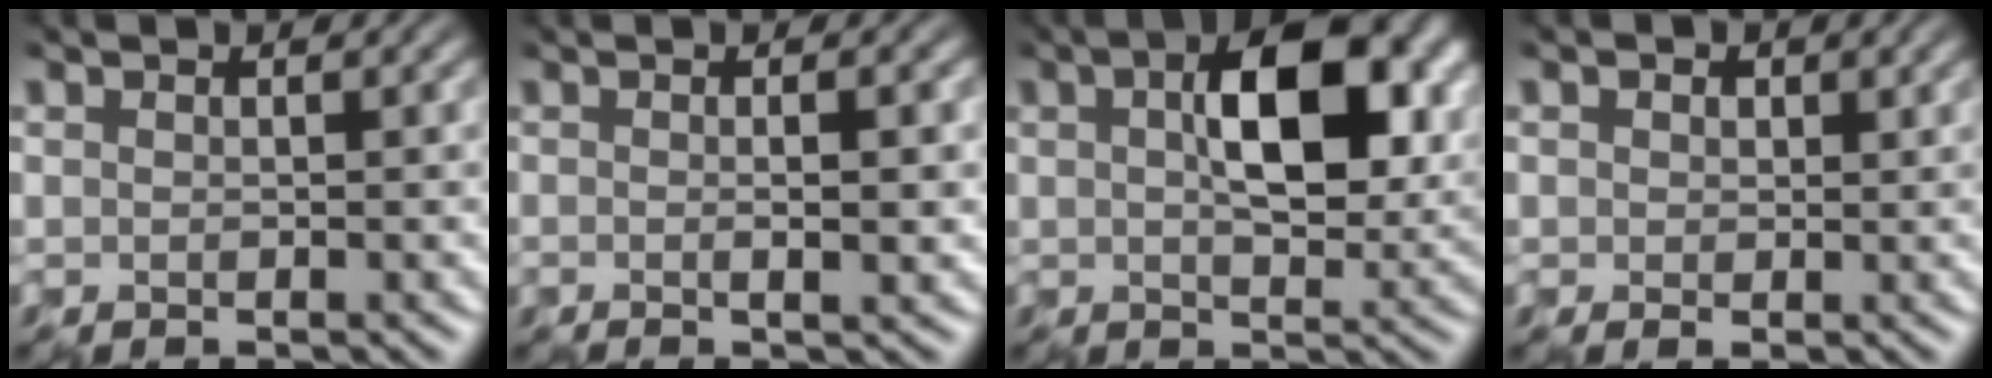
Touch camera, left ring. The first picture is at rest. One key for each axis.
{"total": 2.0, "fx": -0.4, "fy": -0.2, "fz": 2.0, "tx": -0.028, "ty": -0.002, "tz": -0.008}
{"total": 9.1, "fx": 1.9, "fy": 4.5, "fz": 7.7, "tx": -0.124, "ty": 0.007, "tz": 0.030}
{"total": 1.9, "fx": 0.6, "fy": 1.5, "fz": 1.1, "tx": -0.024, "ty": 0.002, "tz": 0.002}